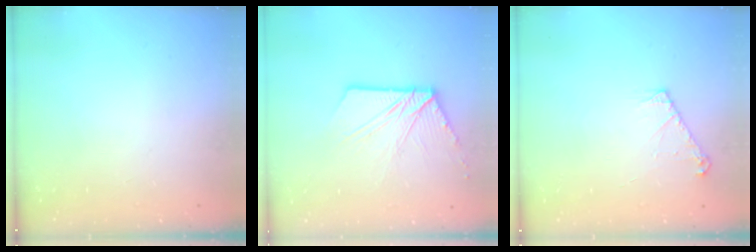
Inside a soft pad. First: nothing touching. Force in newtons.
{"total": 13.2, "press": 13.1, "slide": 1.4}
{"total": 6.0, "press": 6.0, "slide": 0.7}